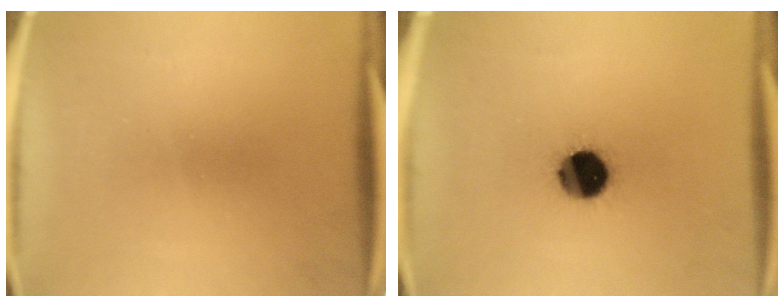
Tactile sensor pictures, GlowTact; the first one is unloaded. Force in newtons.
{"total": 11.8}